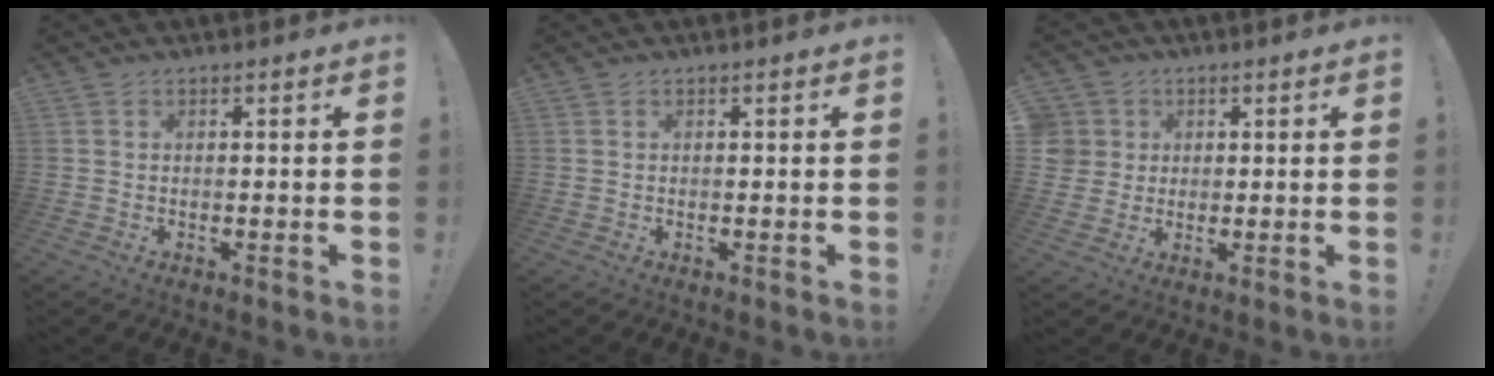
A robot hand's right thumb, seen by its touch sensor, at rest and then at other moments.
{"total": 0.0}
{"total": 5.7, "force": [1.5, 5.4, 0.8], "torque": [-0.023, -0.006, 0.031]}